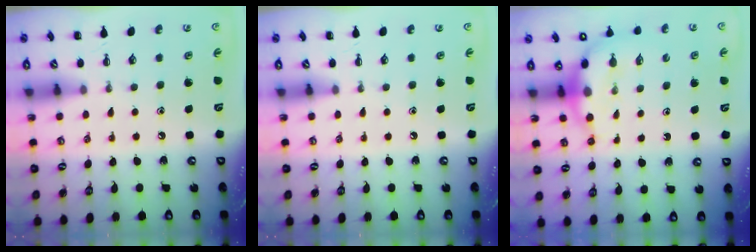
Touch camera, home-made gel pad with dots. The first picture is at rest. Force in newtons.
{"total": 0.0}
{"total": 8.4, "press": 8.3, "slide": 1.4}